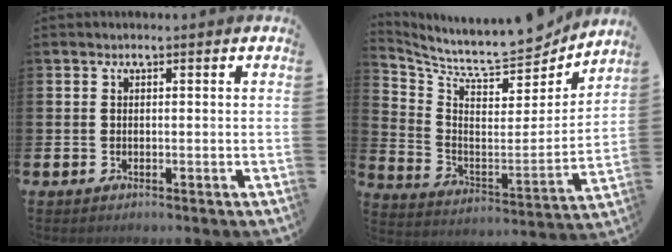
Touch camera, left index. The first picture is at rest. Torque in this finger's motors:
{"motor_torque": [0.83, -1.31, 0.59, 0.17]}